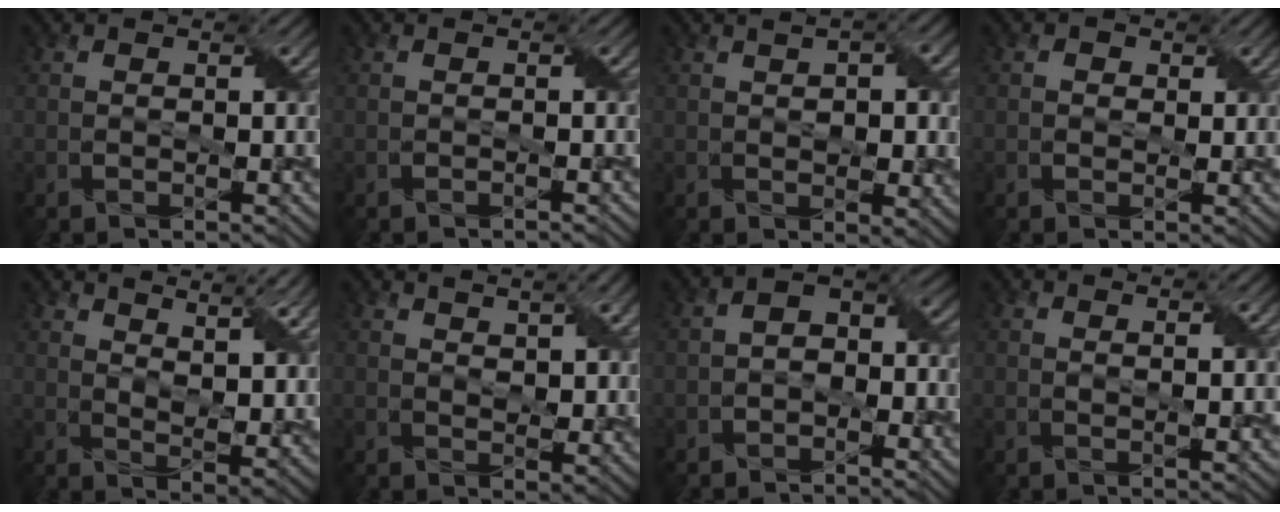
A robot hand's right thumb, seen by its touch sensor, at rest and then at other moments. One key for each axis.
{"total": 0.6, "fx": -0.5, "fy": -0.1, "fz": 0.3, "tx": -0.007, "ty": 0.004, "tz": -0.008}
{"total": 4.9, "fx": 1.1, "fy": 2.7, "fz": 4.0, "tx": -0.058, "ty": -0.002, "tz": 0.025}
{"total": 1.2, "fx": 0.3, "fy": 1.1, "fz": 0.4, "tx": -0.007, "ty": -0.001, "tz": 0.001}
{"total": 10.1, "fx": 7.2, "fy": 3.1, "fz": 6.4, "tx": -0.114, "ty": -0.003, "tz": 0.107}
{"total": 4.1, "fx": 2.8, "fy": 1.6, "fz": 2.5, "tx": -0.050, "ty": -0.004, "tz": 0.055}
{"total": 4.0, "fx": -1.6, "fy": 2.6, "fz": 2.5, "tx": -0.035, "ty": 0.007, "tz": -0.038}
{"total": 1.6, "fx": 0.9, "fy": 0.1, "fz": 1.3, "tx": -0.027, "ty": 0.002, "tz": 0.016}